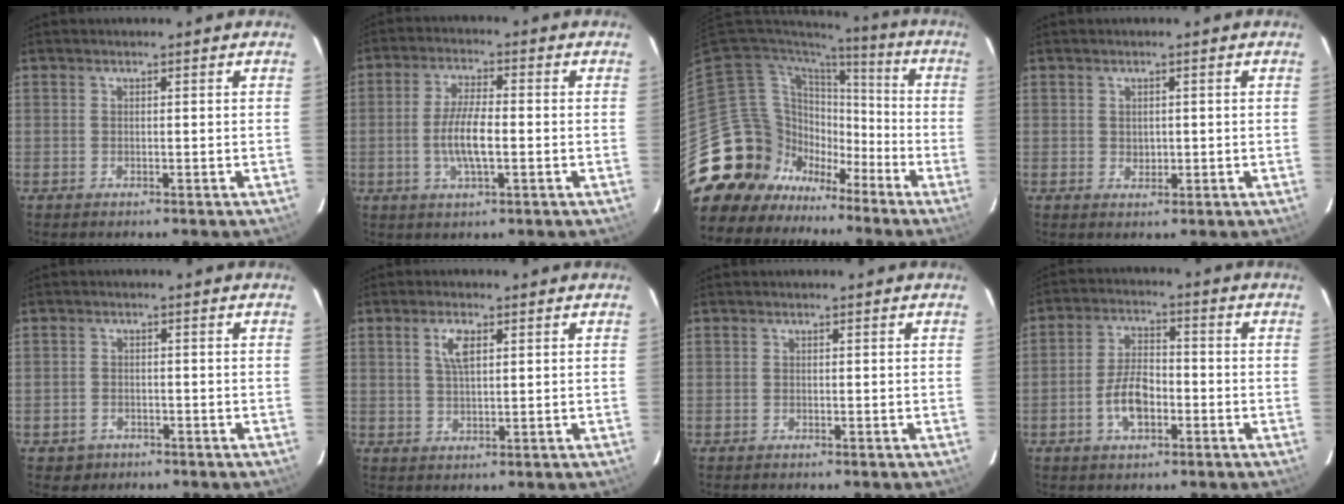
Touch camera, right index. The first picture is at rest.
{"total": 7.3, "force": [-1.4, 2.1, 6.8], "torque": [-0.134, -0.002, -0.027]}
{"total": 19.2, "force": [-10.3, 15.5, 4.7], "torque": [-0.140, 0.047, -0.165]}
{"total": 1.7, "force": [0.2, 1.6, 0.6], "torque": [-0.006, 0.001, 0.008]}
{"total": 3.2, "force": [-1.7, 2.7, 0.4], "torque": [-0.021, 0.005, -0.023]}
{"total": 3.9, "force": [1.5, 1.5, 3.2], "torque": [-0.062, 0.005, 0.030]}
{"total": 0.0}
{"total": 7.4, "force": [-2.7, 3.9, 5.7], "torque": [-0.115, 0.010, -0.045]}